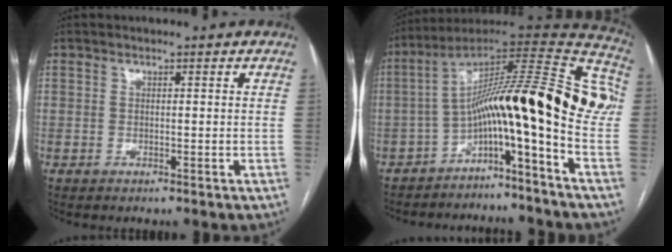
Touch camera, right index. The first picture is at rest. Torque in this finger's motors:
{"motor_torque": [2.14, 0.00, 1.05, 0.21]}